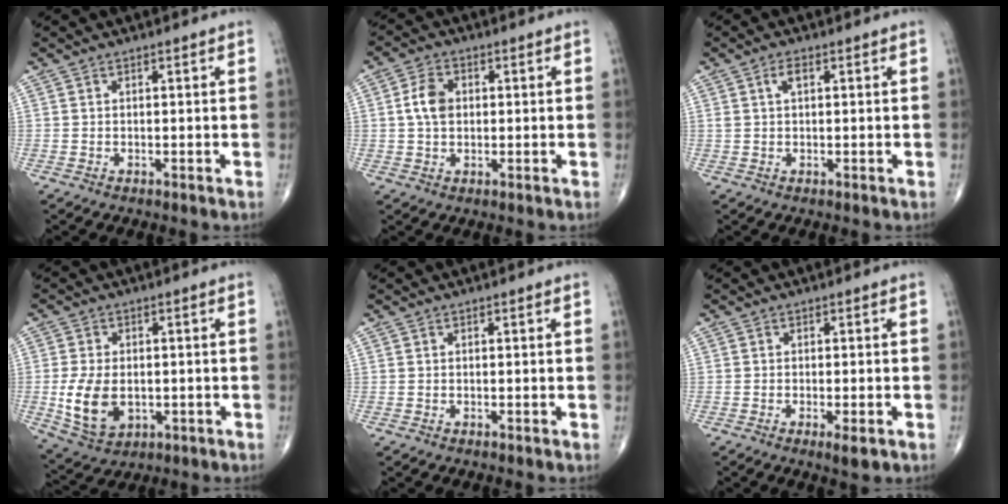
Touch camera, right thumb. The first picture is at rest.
{"total": 5.3, "force": [0.6, 3.7, 3.7], "torque": [-0.069, 0.005, 0.006]}
{"total": 2.2, "force": [0.8, 1.0, 1.7], "torque": [-0.035, 0.006, 0.017]}
{"total": 9.8, "force": [-1.3, 6.4, 7.3], "torque": [-0.130, -0.007, -0.011]}
{"total": 0.0}
{"total": 2.8, "force": [-1.2, 0.7, 2.4], "torque": [-0.037, -0.005, -0.018]}